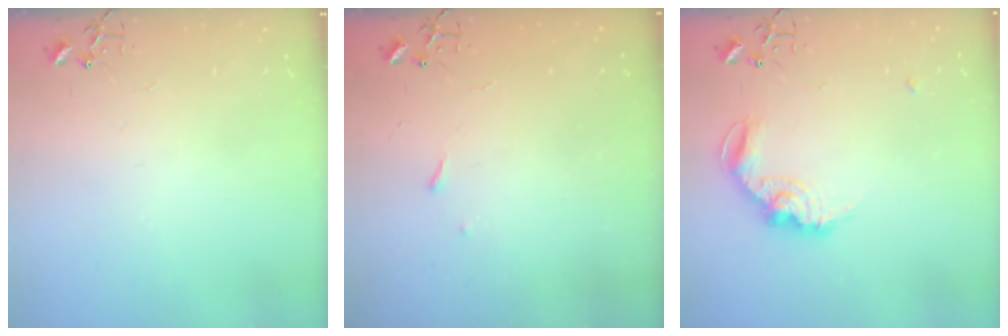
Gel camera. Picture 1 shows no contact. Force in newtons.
{"total": 2.9, "press": 2.8, "slide": 0.5}
{"total": 12.7, "press": 12.7, "slide": 0.5}